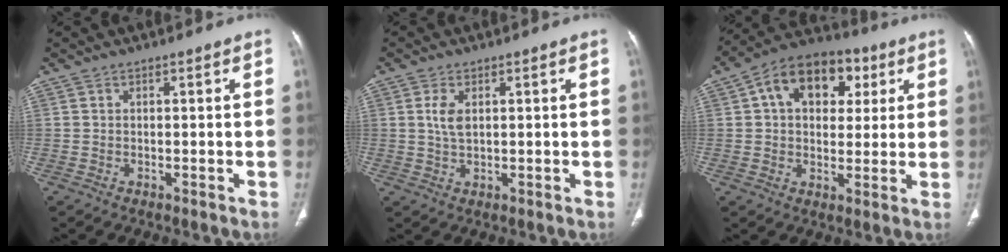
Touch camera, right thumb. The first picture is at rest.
{"total": 3.4, "force": [0.9, 1.8, 2.8], "torque": [-0.059, -0.002, 0.019]}
{"total": 15.1, "force": [4.8, 10.4, 9.8], "torque": [-0.113, 0.013, 0.067]}